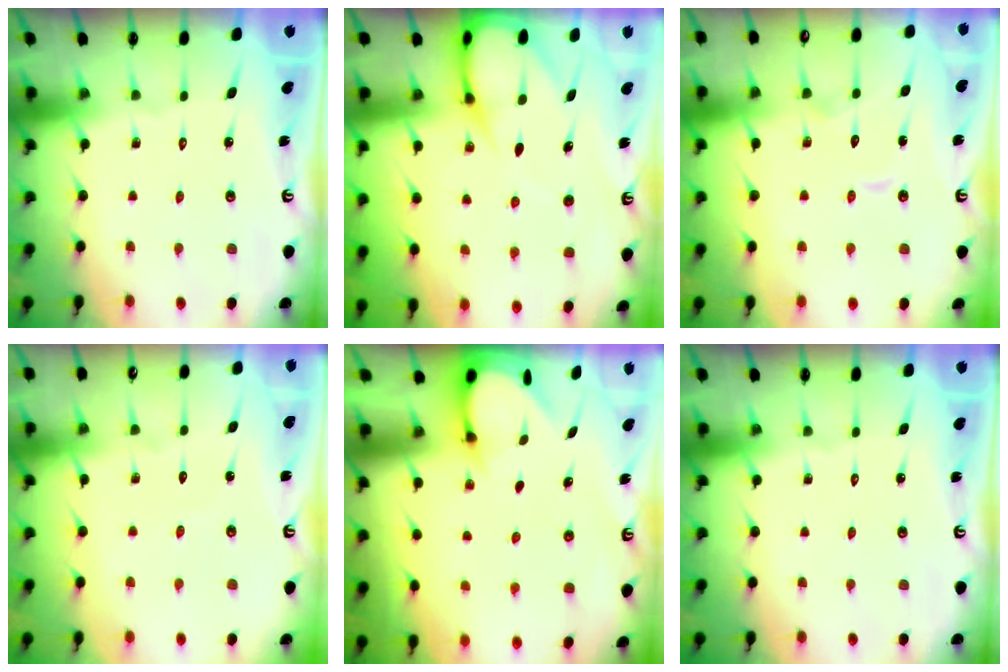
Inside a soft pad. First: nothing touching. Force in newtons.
{"total": 8.3, "press": 8.3, "slide": 1.0}
{"total": 7.4, "press": 7.4, "slide": 0.7}
{"total": 2.9, "press": 2.9, "slide": 0.2}
{"total": 3.9, "press": 3.9, "slide": 0.4}
{"total": 0.0}